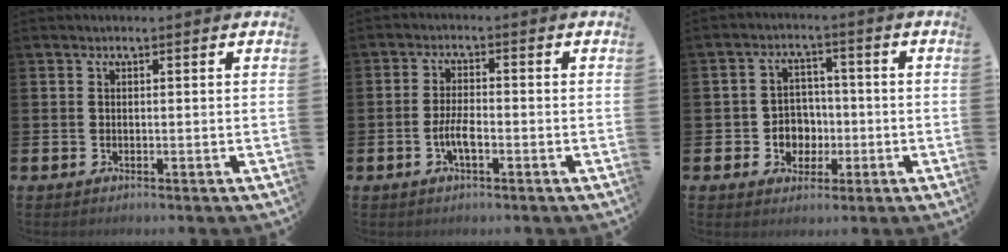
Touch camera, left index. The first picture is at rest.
{"total": 3.4, "force": [-1.2, 1.2, 3.0], "torque": [-0.058, 0.002, -0.025]}
{"total": 4.3, "force": [-0.7, 4.0, 1.2], "torque": [-0.027, 0.000, -0.021]}